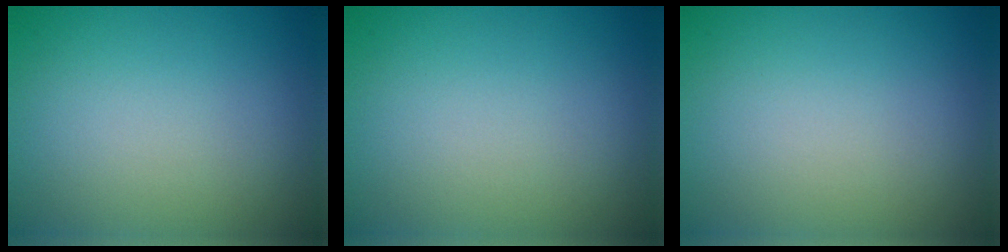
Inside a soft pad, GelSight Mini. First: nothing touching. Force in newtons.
{"total": 0.0}
{"total": 0.0}